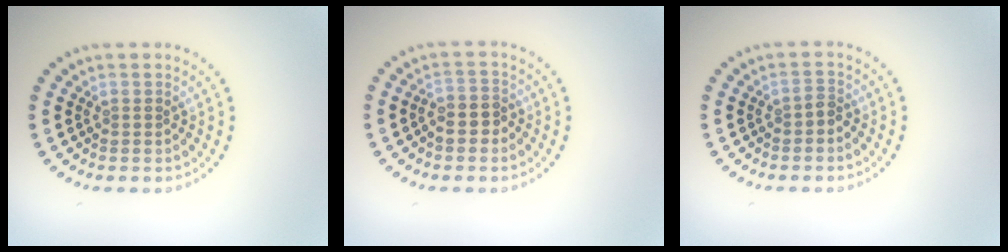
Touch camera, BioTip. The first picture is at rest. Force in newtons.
{"total": 2.1, "press": 2.0, "slide": 0.8}
{"total": 1.0, "press": 0.8, "slide": 0.6}